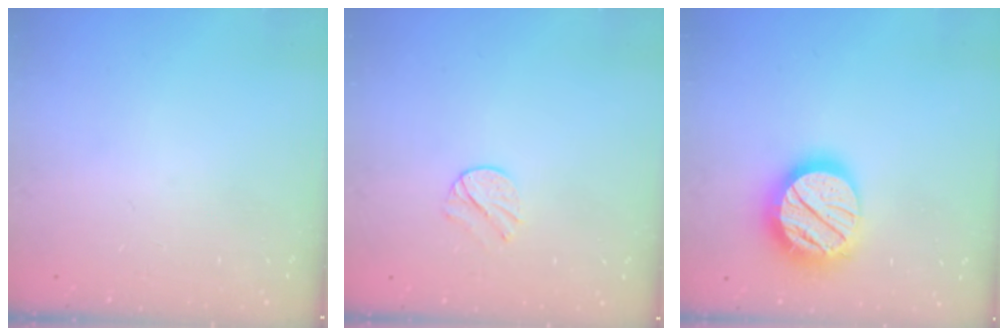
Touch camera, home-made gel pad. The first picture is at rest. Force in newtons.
{"total": 5.0, "press": 5.0, "slide": 0.5}
{"total": 22.2, "press": 22.1, "slide": 2.0}